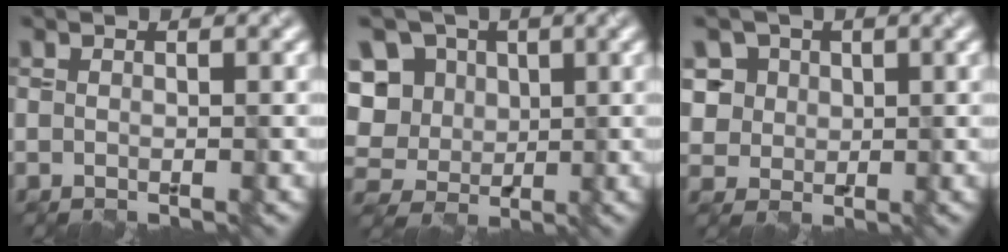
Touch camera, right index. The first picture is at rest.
{"total": 10.7, "force": [3.2, 9.0, 4.7], "torque": [-0.101, 0.025, 0.037]}
{"total": 5.5, "force": [2.1, 4.7, 2.0], "torque": [-0.040, 0.014, 0.031]}